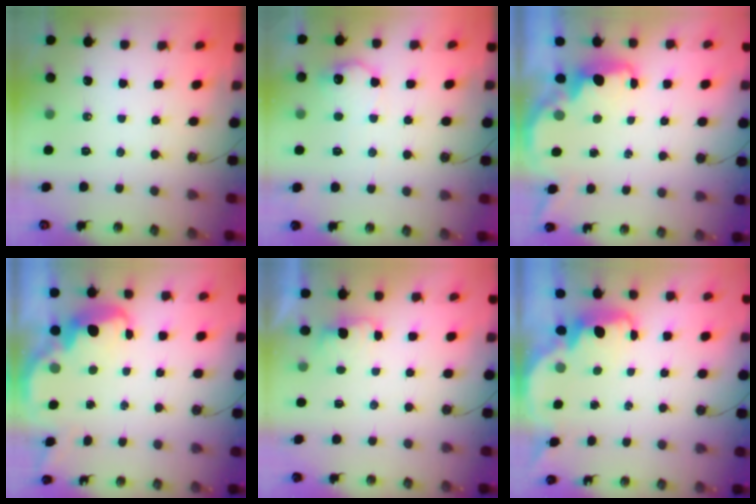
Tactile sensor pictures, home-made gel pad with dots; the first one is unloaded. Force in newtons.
{"total": 10.8, "press": 10.8, "slide": 0.5}
{"total": 2.4, "press": 2.3, "slide": 0.8}
{"total": 3.2, "press": 3.2, "slide": 0.6}
{"total": 1.5, "press": 1.3, "slide": 0.8}
{"total": 2.4, "press": 2.4, "slide": 0.6}